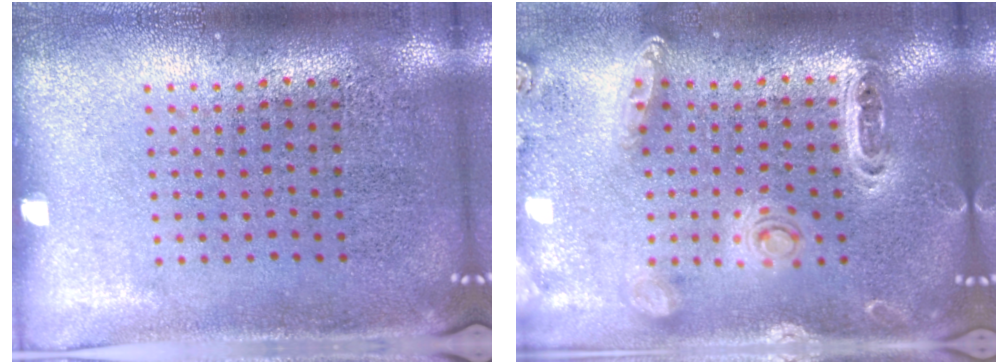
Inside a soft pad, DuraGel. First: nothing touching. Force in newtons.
{"total": 1.3, "press": 1.3, "slide": 0.2}